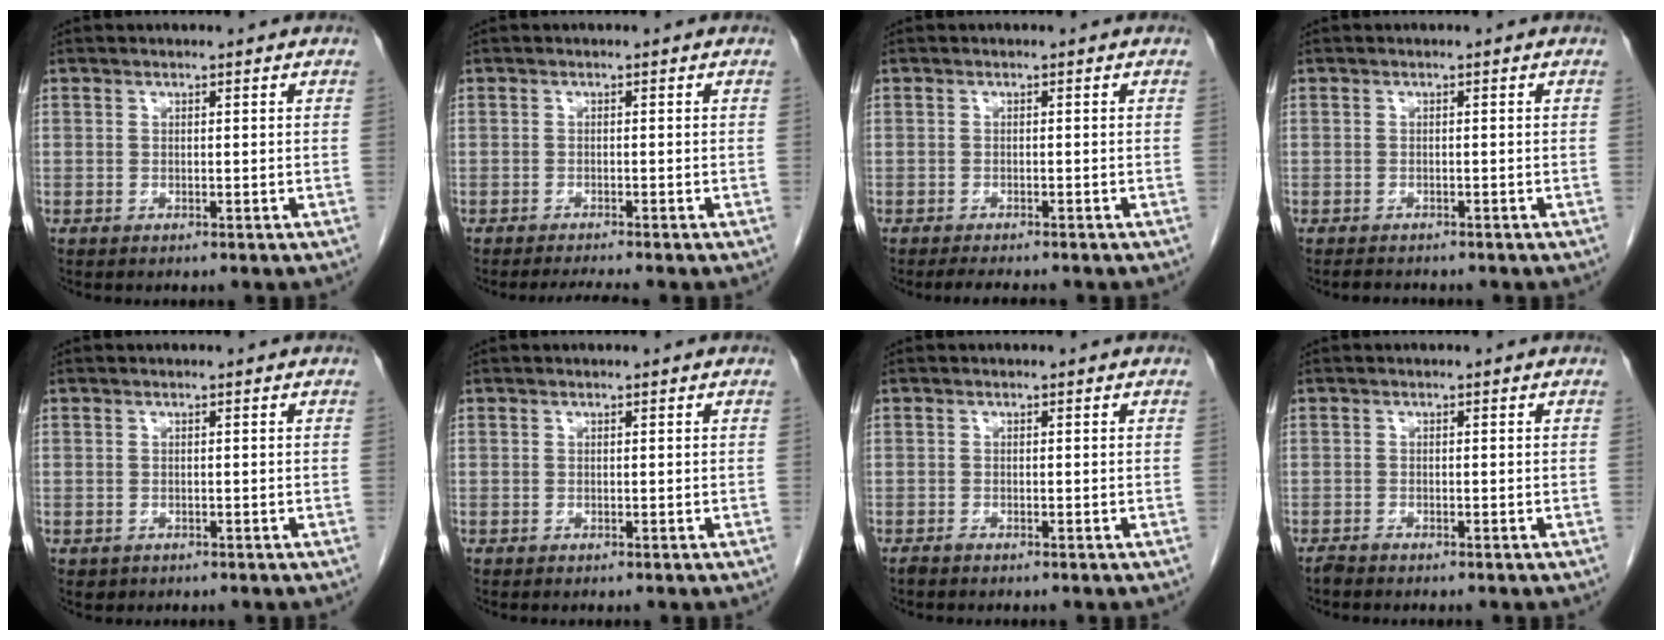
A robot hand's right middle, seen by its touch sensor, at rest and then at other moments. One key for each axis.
{"total": 2.3, "fx": -2.0, "fy": -0.8, "fz": 0.7, "tx": -0.018, "ty": -0.011, "tz": -0.036}
{"total": 3.5, "fx": -3.1, "fy": 0.5, "fz": 1.7, "tx": -0.026, "ty": -0.008, "tz": -0.042}
{"total": 1.6, "fx": -1.5, "fy": 0.4, "fz": 0.4, "tx": -0.013, "ty": -0.006, "tz": -0.020}
{"total": 0.8, "fx": -0.3, "fy": 0.7, "fz": 0.2, "tx": -0.007, "ty": 0.003, "tz": 0.002}
{"total": 0.0}
{"total": 0.5, "fx": -0.5, "fy": 0.0, "fz": 0.2, "tx": -0.008, "ty": -0.001, "tz": -0.010}
{"total": 0.8, "fx": -0.7, "fy": 0.0, "fz": 0.2, "tx": -0.011, "ty": -0.002, "tz": -0.015}